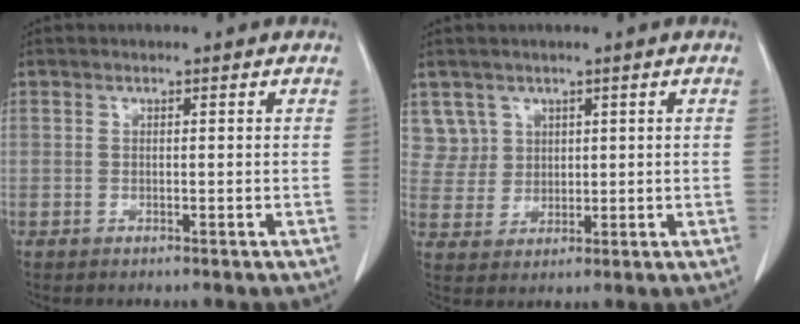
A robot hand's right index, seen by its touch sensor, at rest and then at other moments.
{"total": 4.8, "force": [2.6, 4.0, -0.5], "torque": [0.023, 0.004, 0.056]}